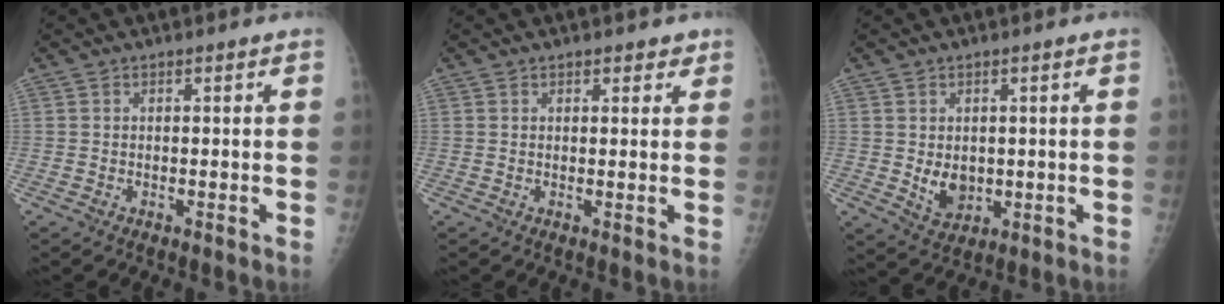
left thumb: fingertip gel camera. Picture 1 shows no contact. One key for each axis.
{"total": 2.1, "fx": 1.5, "fy": 1.2, "fz": 0.9, "tx": 0.009, "ty": -0.006, "tz": 0.014}
{"total": 5.1, "fx": 0.1, "fy": 3.9, "fz": 3.3, "tx": -0.035, "ty": -0.011, "tz": 0.018}